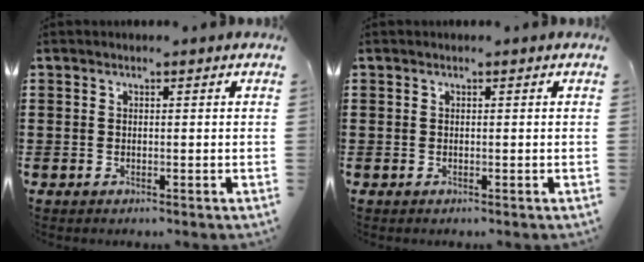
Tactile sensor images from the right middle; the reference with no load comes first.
{"total": 0.0}